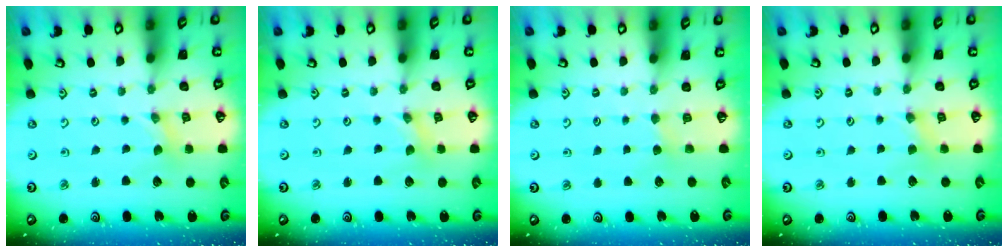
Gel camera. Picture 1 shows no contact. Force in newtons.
{"total": 0.0}
{"total": 2.5, "press": 2.5, "slide": 0.3}
{"total": 1.9, "press": 1.8, "slide": 0.3}